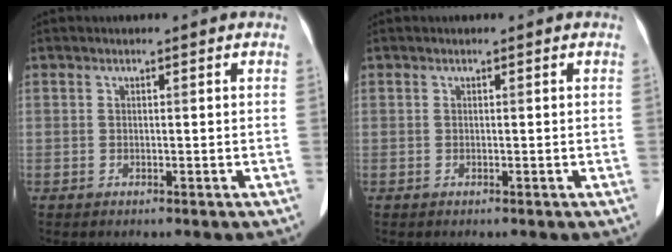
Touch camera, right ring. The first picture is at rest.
{"total": 0.0}